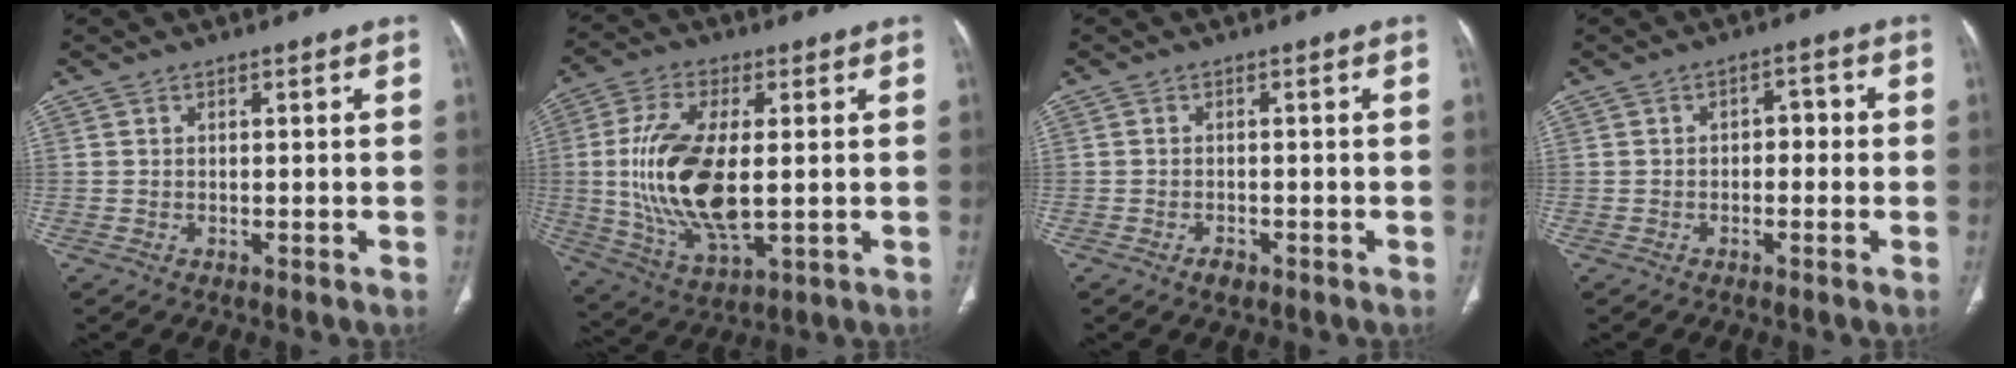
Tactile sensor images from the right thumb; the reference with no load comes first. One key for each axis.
{"total": 17.6, "fx": 0.2, "fy": 7.7, "fz": 15.8, "tx": -0.324, "ty": -0.016, "tz": 0.014}
{"total": 1.7, "fx": -1.1, "fy": 1.0, "fz": 0.8, "tx": -0.015, "ty": 0.005, "tz": -0.017}
{"total": 2.9, "fx": -0.3, "fy": 1.9, "fz": 2.2, "tx": -0.015, "ty": 0.015, "tz": -0.012}